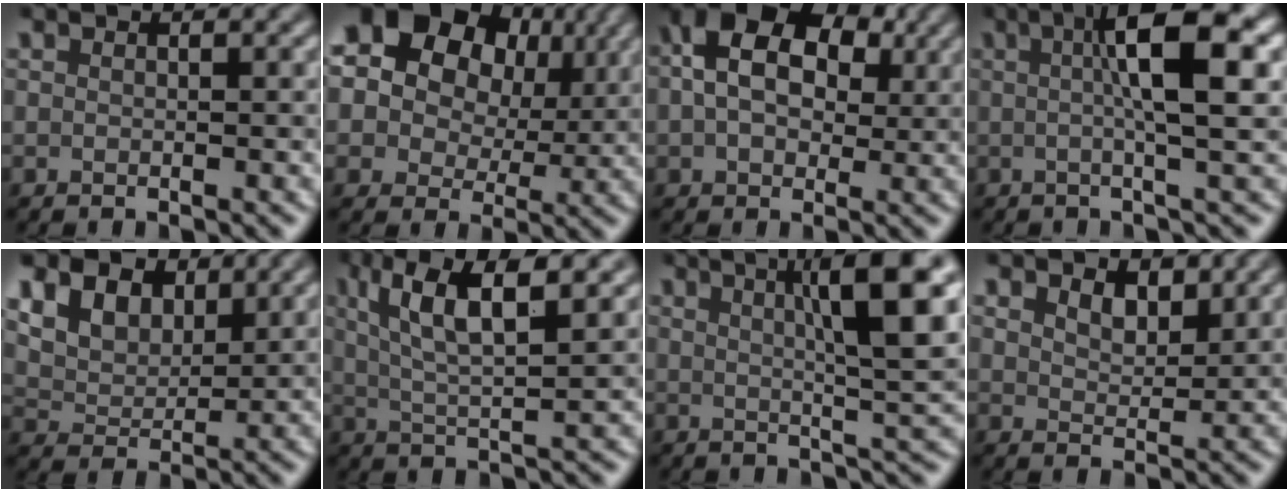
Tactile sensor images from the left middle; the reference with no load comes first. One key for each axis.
{"total": 19.1, "fx": 8.7, "fy": 14.2, "fz": 9.2, "tx": -0.188, "ty": 0.044, "tz": 0.142}
{"total": 10.4, "fx": 2.6, "fy": 7.2, "fz": 7.0, "tx": -0.122, "ty": 0.042, "tz": 0.026}
{"total": 7.6, "fx": 1.4, "fy": 1.4, "fz": 7.4, "tx": -0.097, "ty": 0.013, "tz": 0.014}
{"total": 9.2, "fx": 5.0, "fy": 6.1, "fz": 4.7, "tx": -0.121, "ty": 0.017, "tz": 0.085}
{"total": 8.0, "fx": 3.2, "fy": 2.2, "fz": 7.0, "tx": -0.125, "ty": 0.008, "tz": 0.058}
{"total": 9.8, "fx": 3.1, "fy": 1.8, "fz": 9.1, "tx": -0.108, "ty": 0.010, "tz": 0.044}
{"total": 2.5, "fx": 1.6, "fy": 1.4, "fz": 1.3, "tx": -0.035, "ty": -0.005, "tz": 0.029}